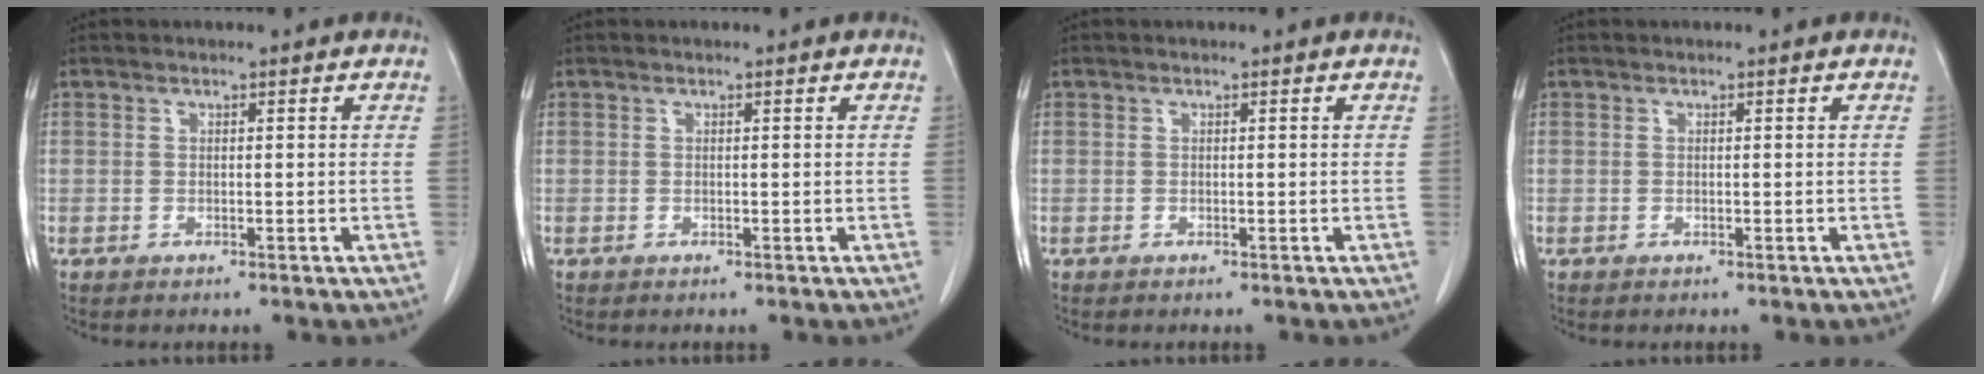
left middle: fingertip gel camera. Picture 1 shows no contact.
{"total": 0.0}
{"total": 0.0}
{"total": 0.0}